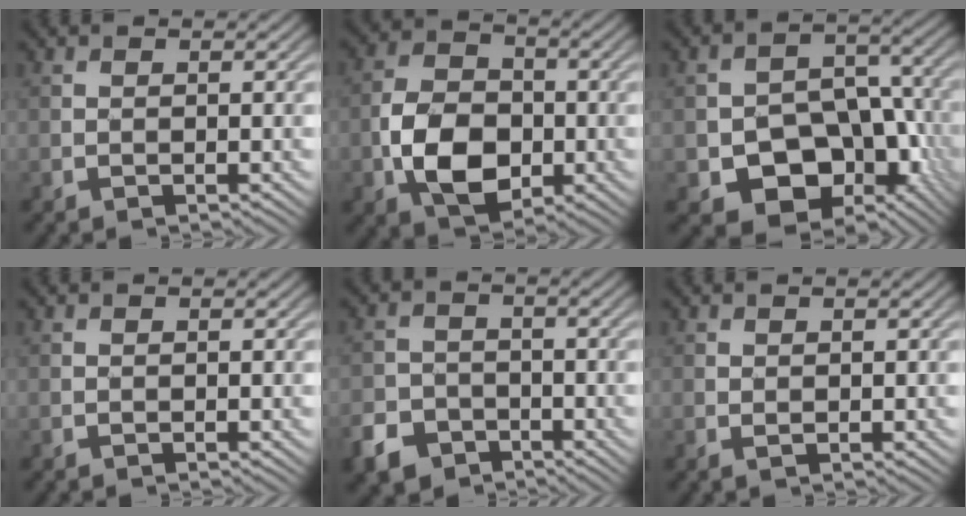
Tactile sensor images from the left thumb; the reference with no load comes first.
{"total": 8.9, "force": [-2.4, 6.2, 5.9], "torque": [-0.123, -0.006, -0.051]}
{"total": 14.0, "force": [-5.8, 9.9, 8.0], "torque": [-0.121, -0.031, -0.088]}
{"total": 0.0}
{"total": 5.7, "force": [-3.7, 3.9, 2.0], "torque": [-0.048, -0.006, -0.078]}
{"total": 0.5, "force": [0.2, 0.2, 0.5], "torque": [-0.008, -0.001, 0.004]}